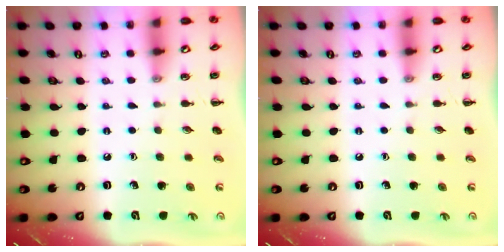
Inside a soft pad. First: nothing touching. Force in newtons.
{"total": 0.0}